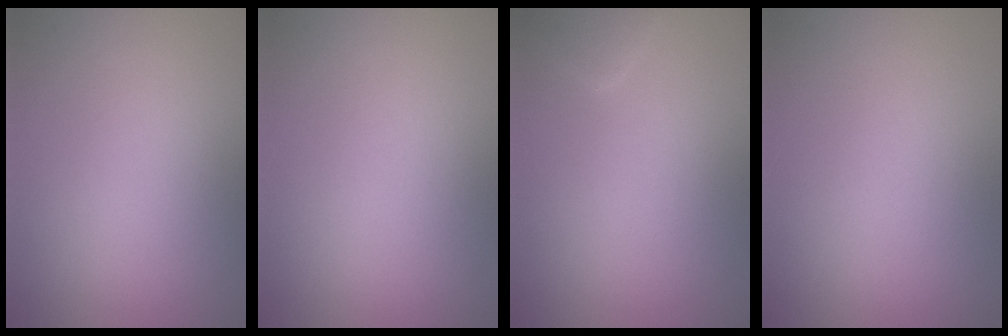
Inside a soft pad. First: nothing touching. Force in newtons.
{"total": 0.0}
{"total": 1.4, "press": 1.4, "slide": 0.1}
{"total": 0.0}